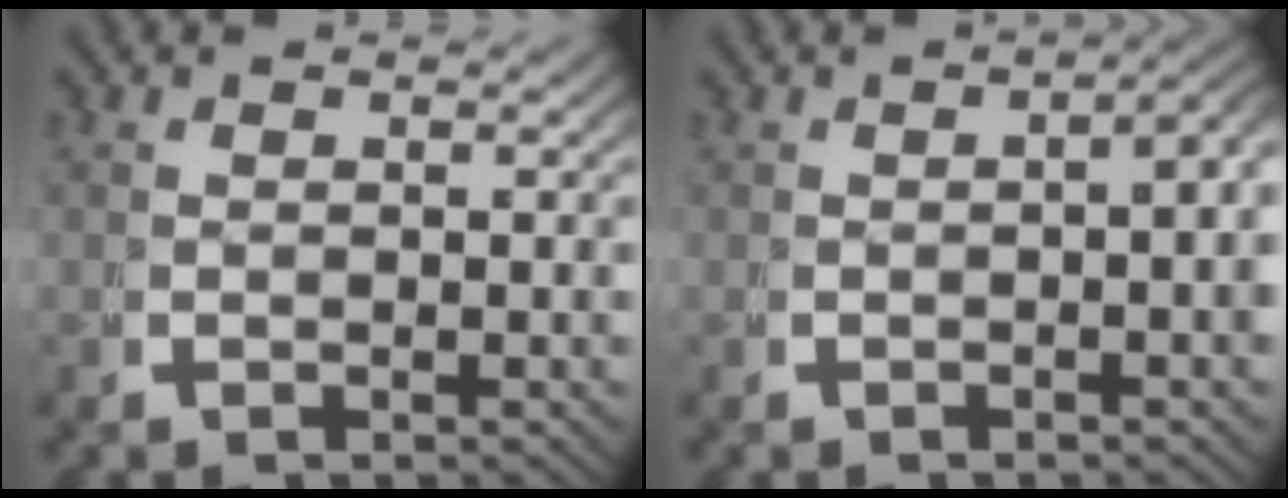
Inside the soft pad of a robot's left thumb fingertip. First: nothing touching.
{"total": 4.5, "force": [0.1, 1.7, 4.2], "torque": [-0.045, 0.013, -0.005]}